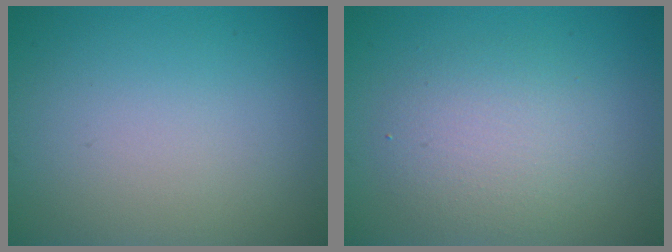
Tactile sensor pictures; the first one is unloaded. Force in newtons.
{"total": 3.5, "press": 3.5, "slide": 0.2}